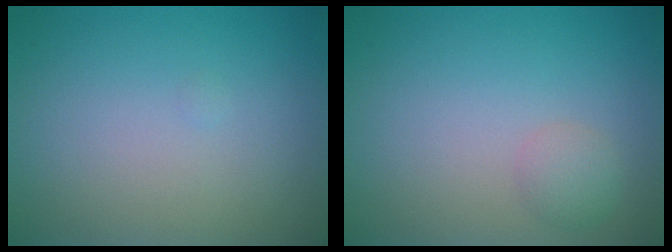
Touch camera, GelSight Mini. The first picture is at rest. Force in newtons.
{"total": 1.5, "press": 1.5, "slide": 0.1}